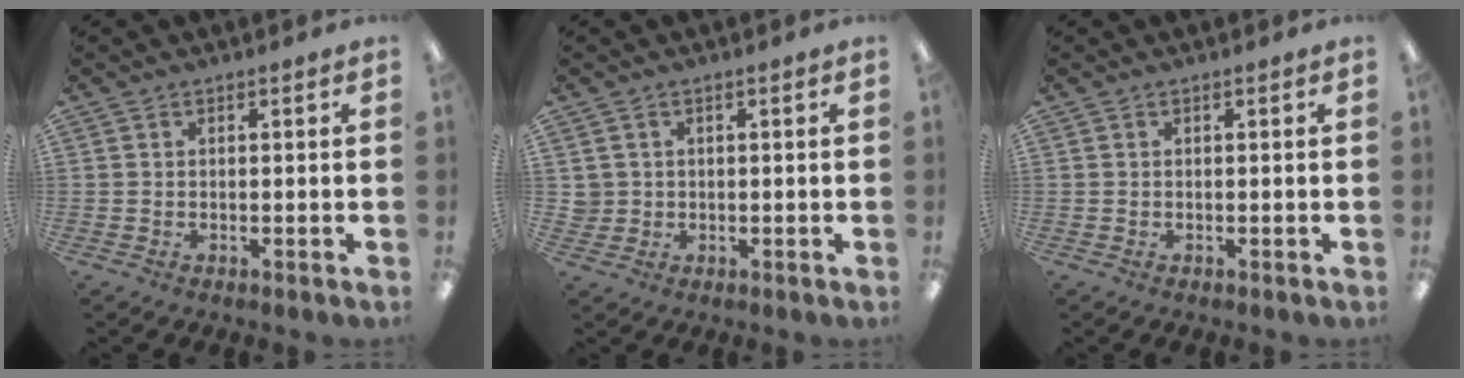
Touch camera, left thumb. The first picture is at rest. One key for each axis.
{"total": 2.4, "fx": 0.4, "fy": 2.3, "fz": 0.0, "tx": -0.007, "ty": 0.002, "tz": 0.007}
{"total": 0.0}